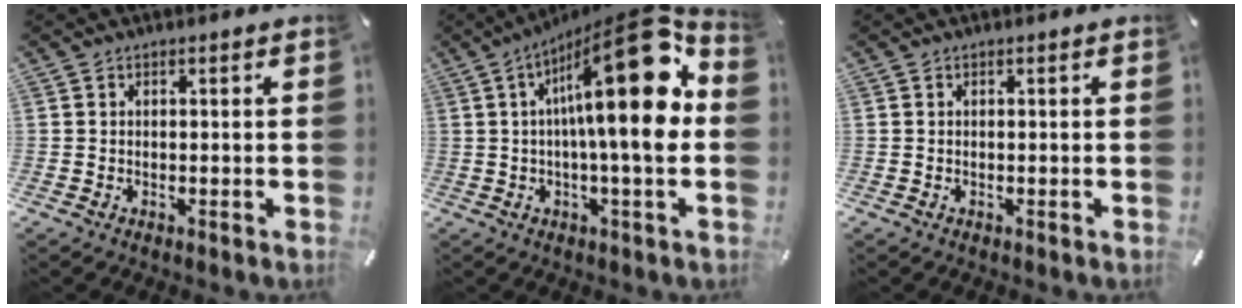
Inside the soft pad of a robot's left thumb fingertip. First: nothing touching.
{"total": 23.6, "force": [5.5, 5.3, 22.4], "torque": [-0.342, -0.058, 0.070]}
{"total": 0.0}